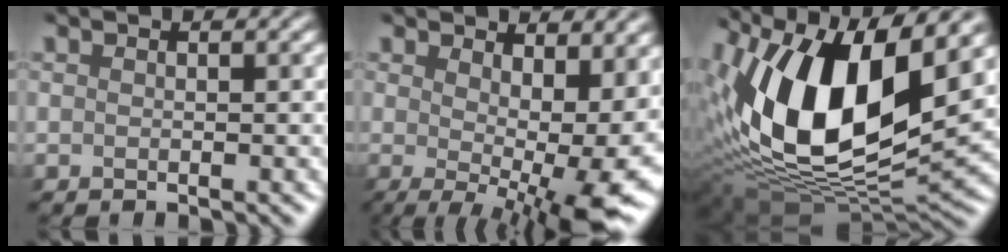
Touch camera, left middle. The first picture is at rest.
{"total": 11.0, "force": [0.5, 4.5, 10.0], "torque": [-0.130, -0.012, 0.019]}
{"total": 14.6, "force": [4.0, 7.2, 12.1], "torque": [-0.232, -0.001, 0.060]}